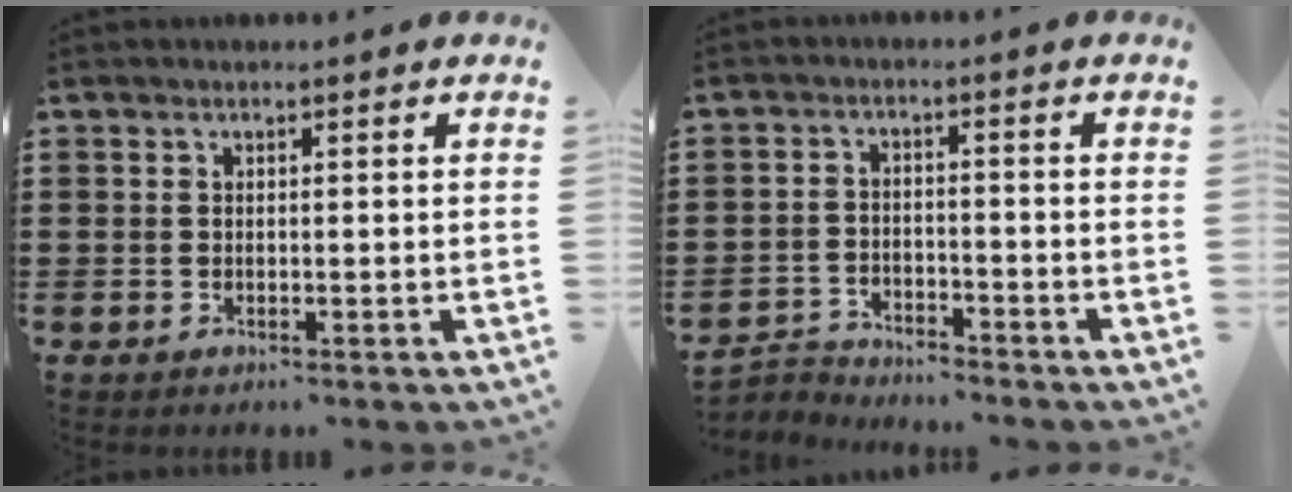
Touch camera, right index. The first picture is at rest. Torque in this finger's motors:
{"motor_torque": [-0.68, 0.07, -1.05, -0.21]}